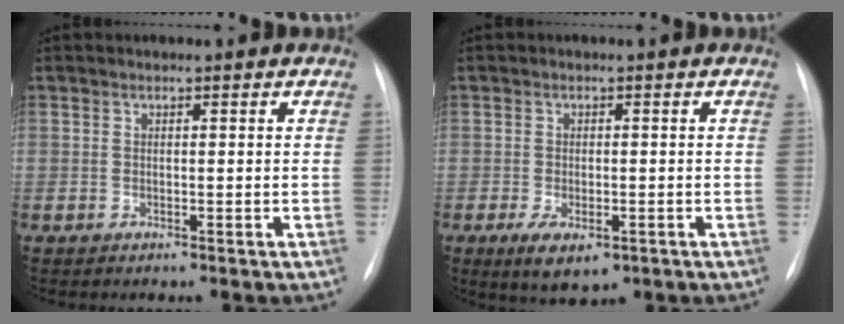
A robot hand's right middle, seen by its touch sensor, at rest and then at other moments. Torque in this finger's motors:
{"motor_torque": [0.19, -0.32, 0.30, 0.07]}